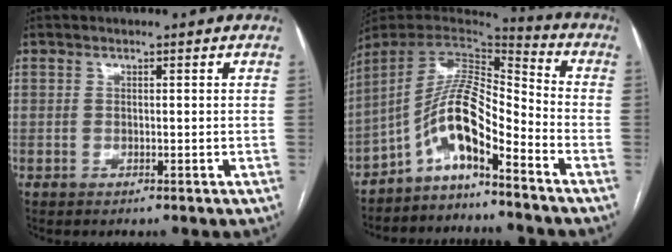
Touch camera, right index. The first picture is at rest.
{"total": 11.3, "force": [-6.7, 1.9, 9.0], "torque": [-0.155, 0.025, -0.119]}